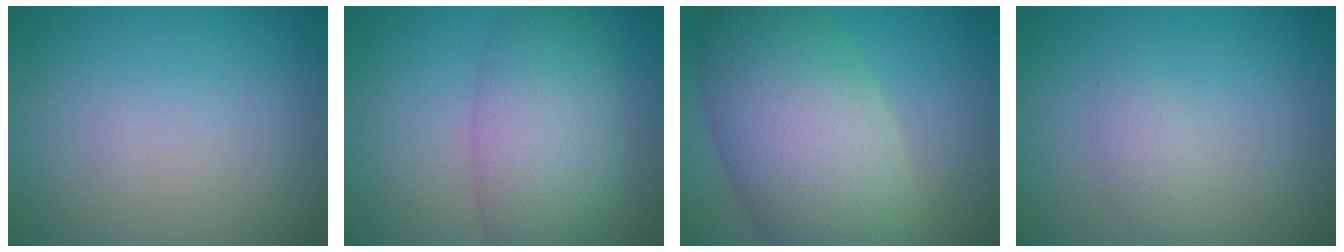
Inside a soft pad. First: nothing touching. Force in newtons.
{"total": 7.1, "press": 7.1, "slide": 0.1}
{"total": 12.1, "press": 12.1, "slide": 0.5}
{"total": 1.3, "press": 1.3, "slide": 0.1}